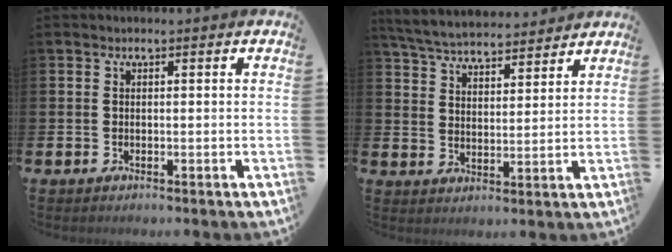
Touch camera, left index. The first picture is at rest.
{"total": 5.6, "force": [5.5, 0.8, 0.8], "torque": [-0.044, -0.029, 0.099]}